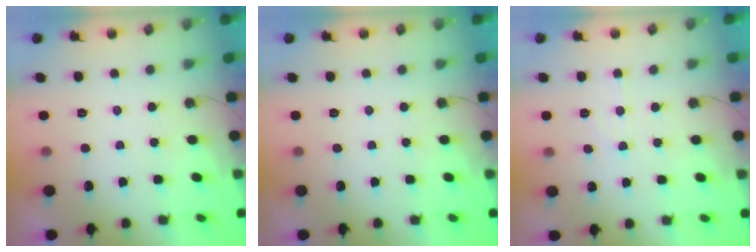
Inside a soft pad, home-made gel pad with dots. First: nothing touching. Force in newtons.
{"total": 0.0}
{"total": 6.8, "press": 6.8, "slide": 0.7}